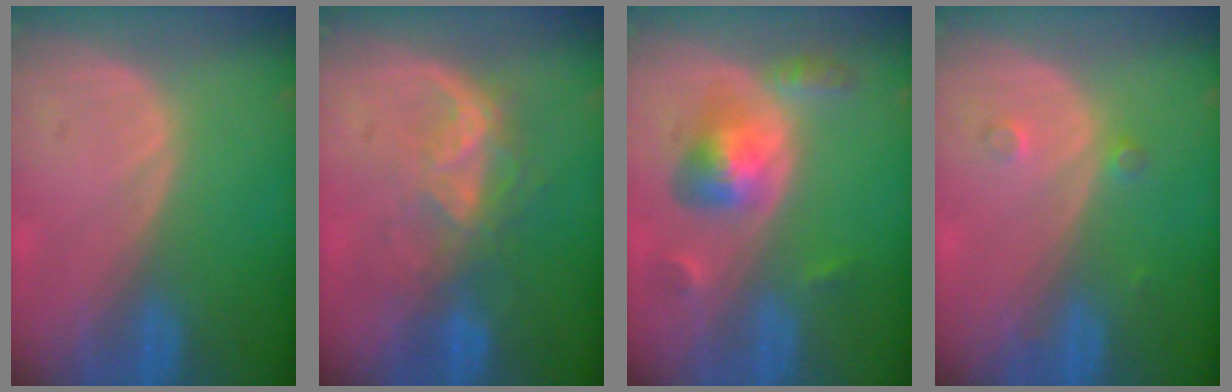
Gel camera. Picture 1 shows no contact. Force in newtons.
{"total": 6.4, "press": 5.9, "slide": 2.6}
{"total": 5.9, "press": 5.6, "slide": 1.8}
{"total": 1.9, "press": 1.6, "slide": 1.0}